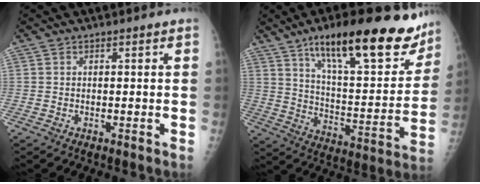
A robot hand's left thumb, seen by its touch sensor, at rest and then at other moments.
{"total": 26.3, "force": [17.5, 8.3, 17.9], "torque": [-0.217, -0.059, 0.268]}